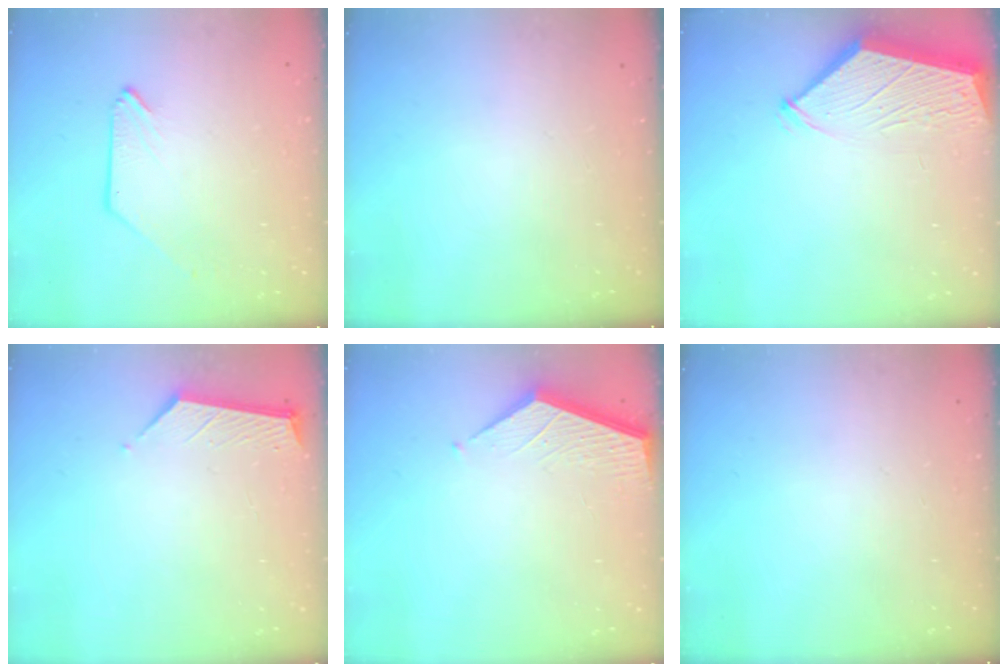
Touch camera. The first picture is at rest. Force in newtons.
{"total": 0.0}
{"total": 3.3, "press": 3.3, "slide": 0.5}
{"total": 3.7, "press": 3.7, "slide": 0.5}
{"total": 3.6, "press": 3.6, "slide": 0.3}
{"total": 0.0}